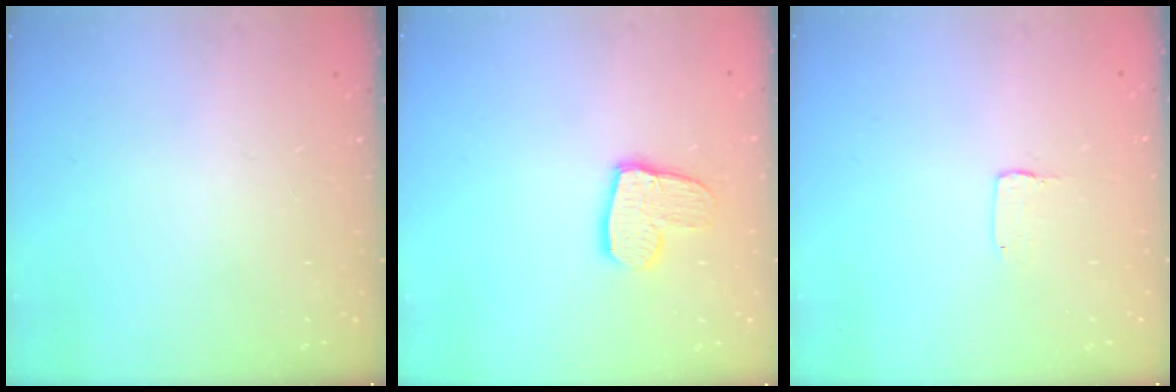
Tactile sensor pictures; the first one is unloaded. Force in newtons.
{"total": 11.4, "press": 11.4, "slide": 1.0}
{"total": 1.0, "press": 1.0, "slide": 0.1}